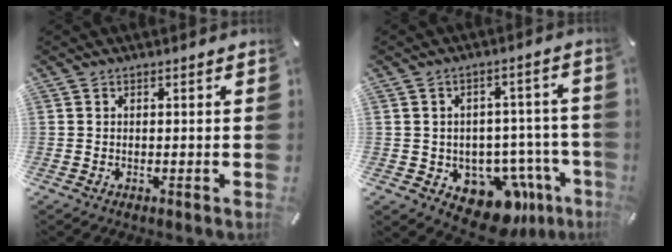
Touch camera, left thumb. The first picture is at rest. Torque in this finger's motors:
{"motor_torque": [1.18, 2.09, 0.29, 0.02, 0.07]}